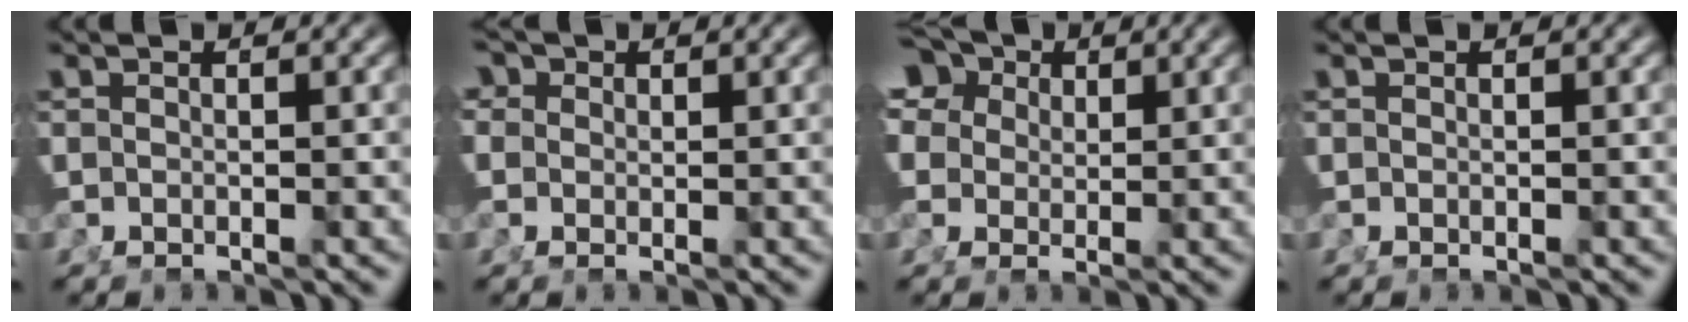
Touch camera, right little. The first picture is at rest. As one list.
[{"total": 3.7, "force": [1.2, 3.1, 1.6], "torque": [-0.039, 0.000, 0.015]}, {"total": 9.2, "force": [3.8, 6.9, 4.7], "torque": [-0.090, 0.001, 0.059]}, {"total": 0.0}]